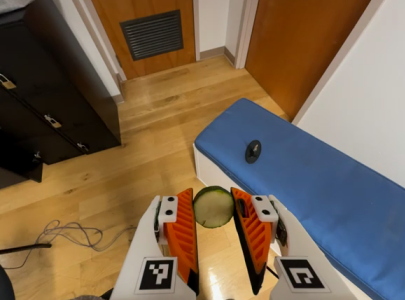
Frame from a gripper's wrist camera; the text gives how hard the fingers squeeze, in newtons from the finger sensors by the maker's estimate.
{"total": 9.5, "left": 9.7, "right": 9.3}